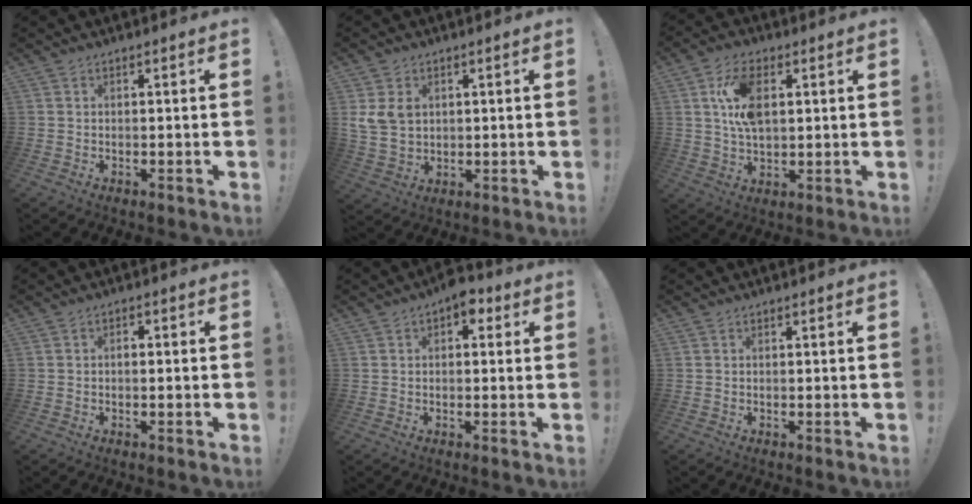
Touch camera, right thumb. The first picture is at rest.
{"total": 7.0, "force": [2.7, 5.3, 3.8], "torque": [-0.083, -0.005, 0.053]}
{"total": 11.4, "force": [3.0, 6.3, 8.9], "torque": [-0.170, 0.002, 0.051]}
{"total": 1.3, "force": [-0.6, 0.5, 1.1], "torque": [-0.019, 0.005, -0.011]}
{"total": 4.2, "force": [1.4, 2.8, 2.8], "torque": [-0.031, 0.001, 0.022]}
{"total": 0.0}